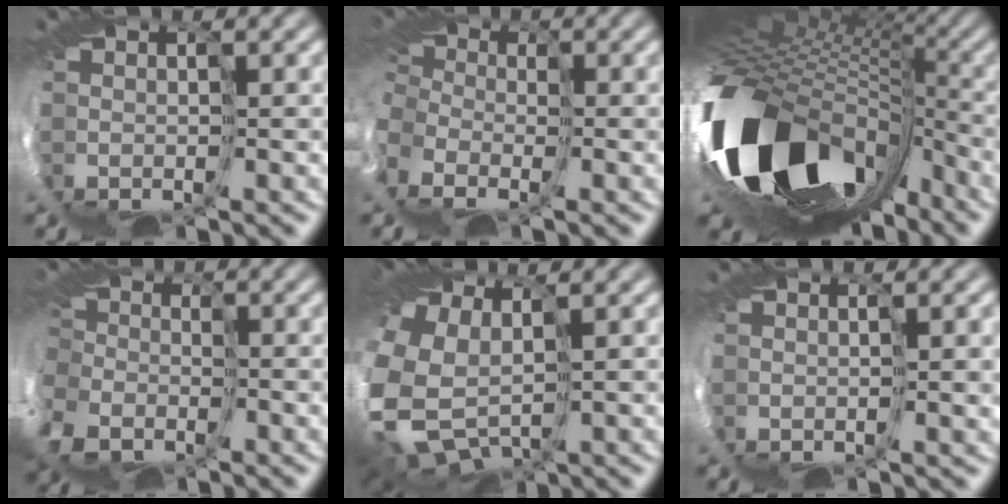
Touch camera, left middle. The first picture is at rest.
{"total": 10.4, "force": [-5.0, 7.3, 5.4], "torque": [-0.130, -0.030, -0.070]}
{"total": 15.1, "force": [-5.3, 10.0, 9.9], "torque": [-0.227, -0.057, -0.075]}
{"total": 11.2, "force": [-7.0, 7.9, 3.8], "torque": [-0.121, -0.053, -0.096]}
{"total": 9.0, "force": [0.4, 6.3, 6.4], "torque": [-0.215, -0.043, 0.042]}
{"total": 3.1, "force": [0.8, 0.8, 2.9], "torque": [-0.039, 0.002, 0.011]}